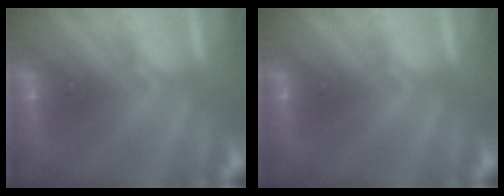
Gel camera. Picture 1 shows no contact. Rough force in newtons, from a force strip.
{"total": 0.0}